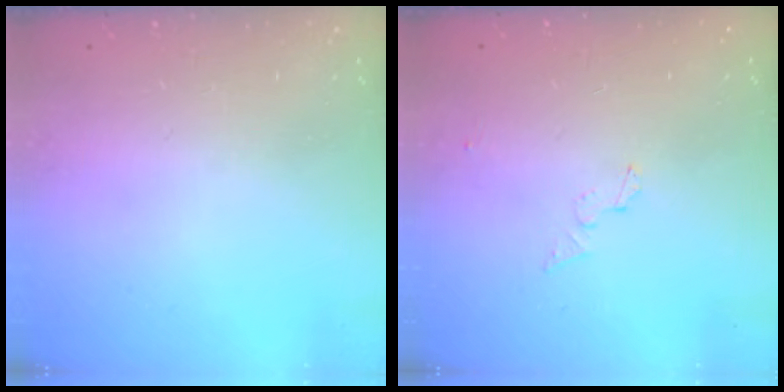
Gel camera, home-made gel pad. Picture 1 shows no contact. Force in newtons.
{"total": 4.0, "press": 4.0, "slide": 0.4}